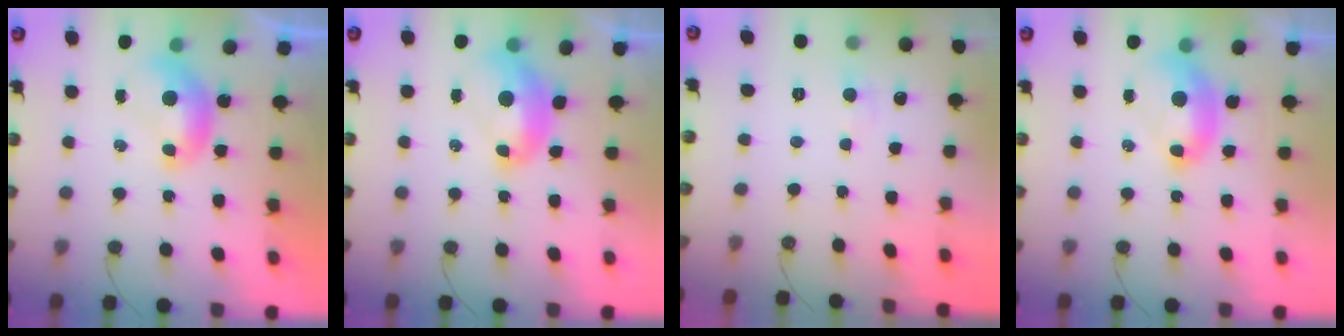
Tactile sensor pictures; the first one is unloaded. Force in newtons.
{"total": 2.7, "press": 2.6, "slide": 0.8}
{"total": 0.0}
{"total": 2.6, "press": 2.5, "slide": 0.5}